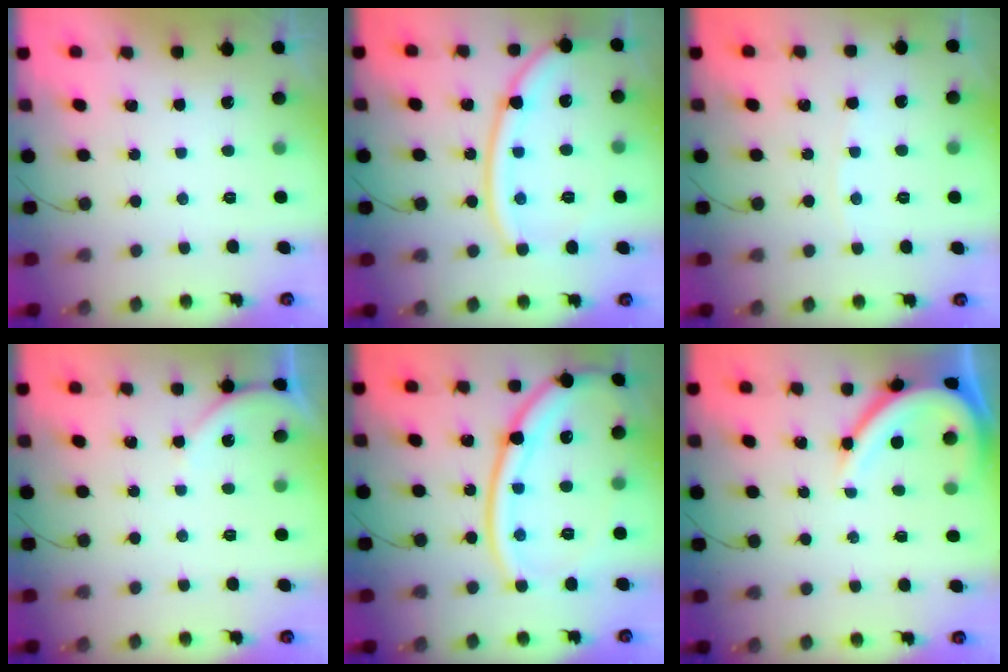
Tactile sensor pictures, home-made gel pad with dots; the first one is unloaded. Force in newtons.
{"total": 15.3, "press": 15.2, "slide": 1.5}
{"total": 2.0, "press": 2.0, "slide": 0.4}
{"total": 4.0, "press": 4.0, "slide": 0.5}
{"total": 21.0, "press": 20.9, "slide": 2.3}
{"total": 10.1, "press": 10.1, "slide": 1.1}